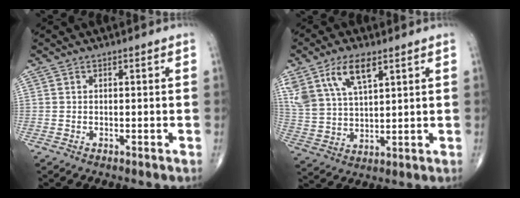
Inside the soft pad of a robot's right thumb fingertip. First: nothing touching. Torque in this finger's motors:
{"motor_torque": [-0.21, 1.44, 1.19, 0.63, 0.17]}